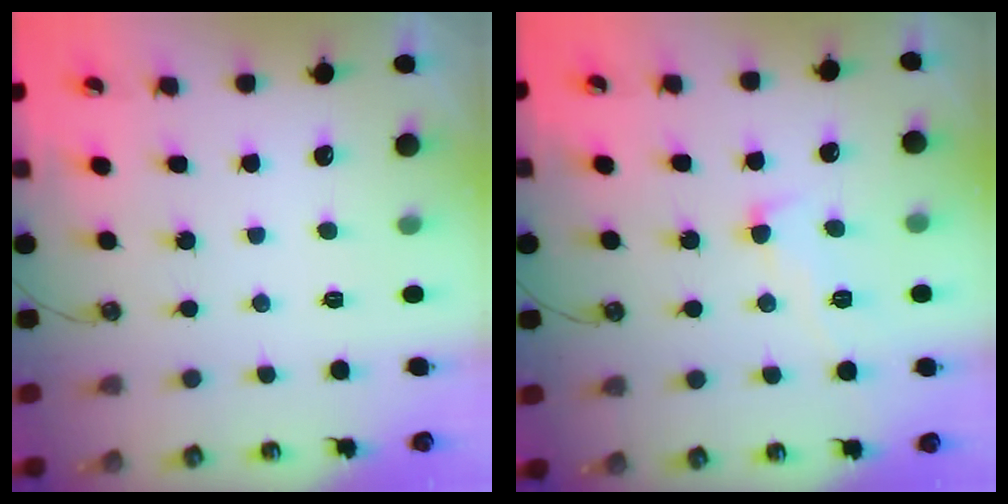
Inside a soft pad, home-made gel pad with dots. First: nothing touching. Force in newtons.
{"total": 1.0, "press": 0.3, "slide": 0.9}